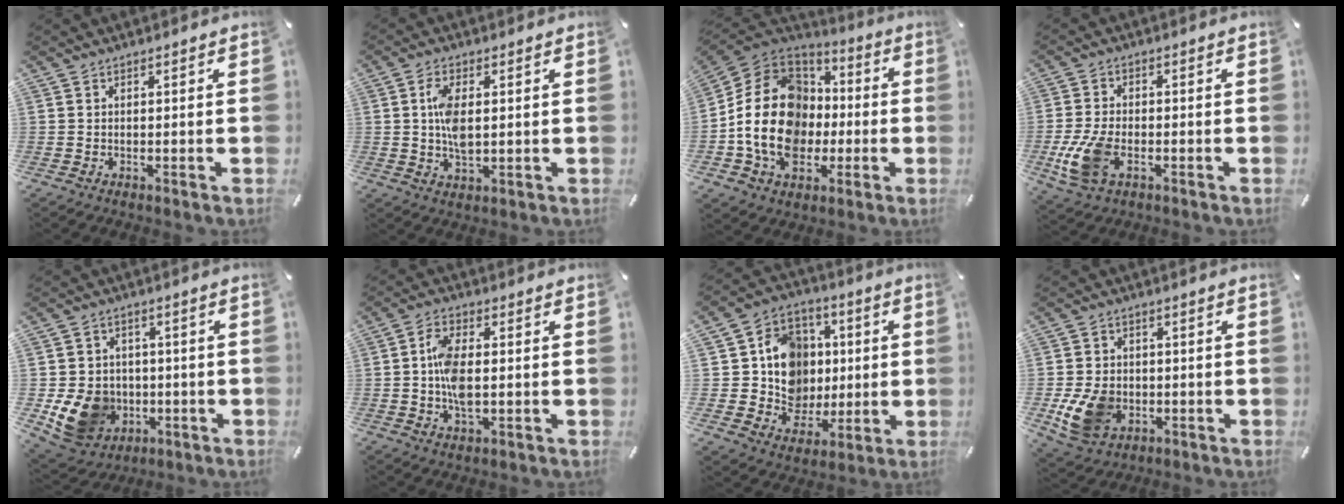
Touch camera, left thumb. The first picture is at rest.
{"total": 6.6, "force": [0.7, 3.2, 5.7], "torque": [-0.126, -0.002, 0.004]}
{"total": 20.0, "force": [-3.6, 16.1, 11.3], "torque": [-0.247, 0.020, -0.058]}
{"total": 9.7, "force": [-2.9, 5.9, 7.1], "torque": [-0.162, -0.001, -0.050]}
{"total": 12.1, "force": [-2.4, 10.7, 5.2], "torque": [-0.124, 0.016, -0.034]}
{"total": 8.0, "force": [-0.2, 4.0, 7.0], "torque": [-0.145, -0.001, -0.008]}
{"total": 14.4, "force": [0.6, 13.5, 4.8], "torque": [-0.071, 0.003, 0.027]}
{"total": 10.2, "force": [-2.1, 8.1, 5.8], "torque": [-0.134, 0.010, -0.035]}